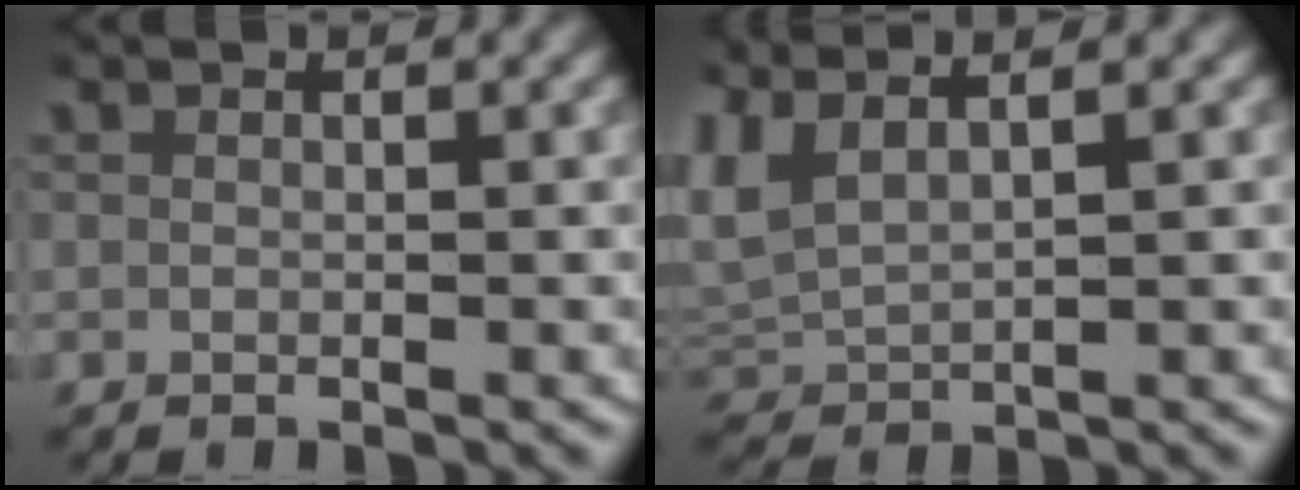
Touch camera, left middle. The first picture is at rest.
{"total": 6.7, "force": [2.1, 5.0, 3.9], "torque": [-0.129, -0.004, 0.038]}